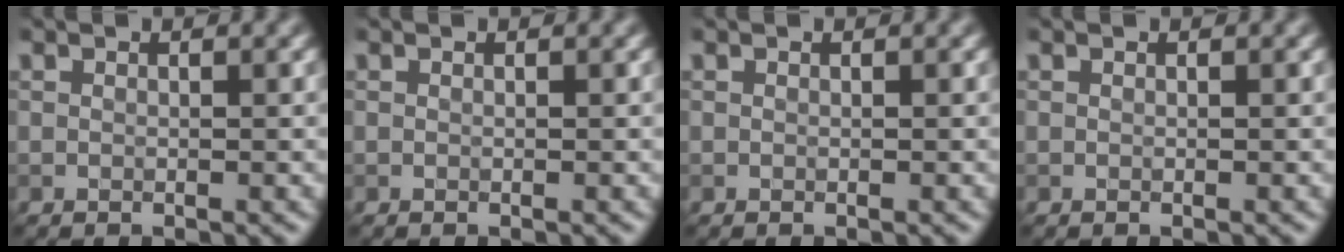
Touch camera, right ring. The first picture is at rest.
{"total": 0.0}
{"total": 0.0}
{"total": 0.0}